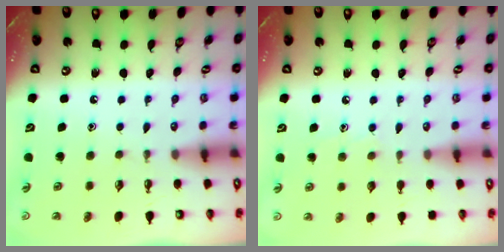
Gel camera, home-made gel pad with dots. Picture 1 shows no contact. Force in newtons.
{"total": 5.3, "press": 5.2, "slide": 0.5}